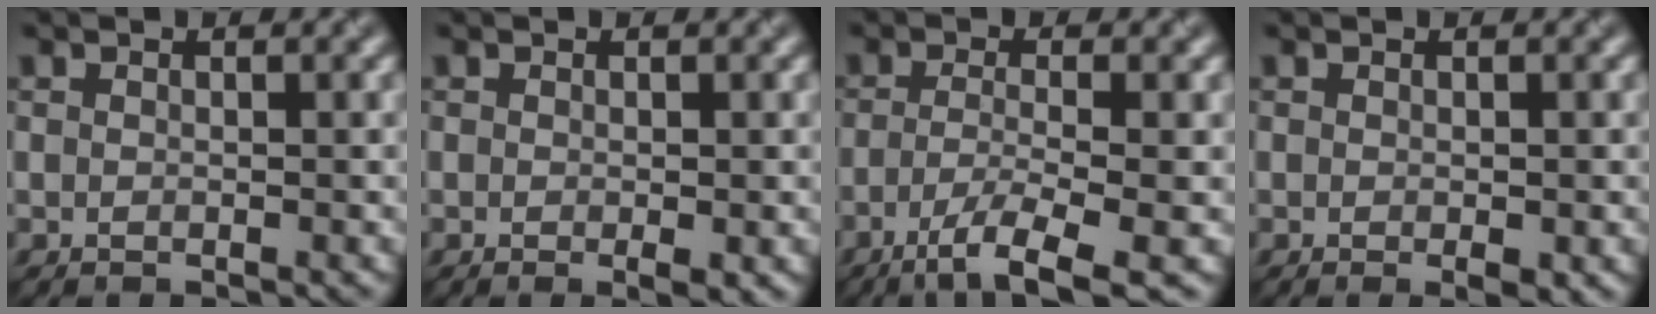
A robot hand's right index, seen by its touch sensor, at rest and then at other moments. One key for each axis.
{"total": 1.2, "fx": -0.3, "fy": 0.2, "fz": 1.1, "tx": -0.017, "ty": -0.007, "tz": -0.003}
{"total": 5.0, "fx": -2.5, "fy": 0.8, "fz": 4.2, "tx": -0.075, "ty": -0.007, "tz": -0.051}
{"total": 1.3, "fx": -0.4, "fy": 0.4, "fz": 1.2, "tx": -0.017, "ty": -0.006, "tz": -0.004}